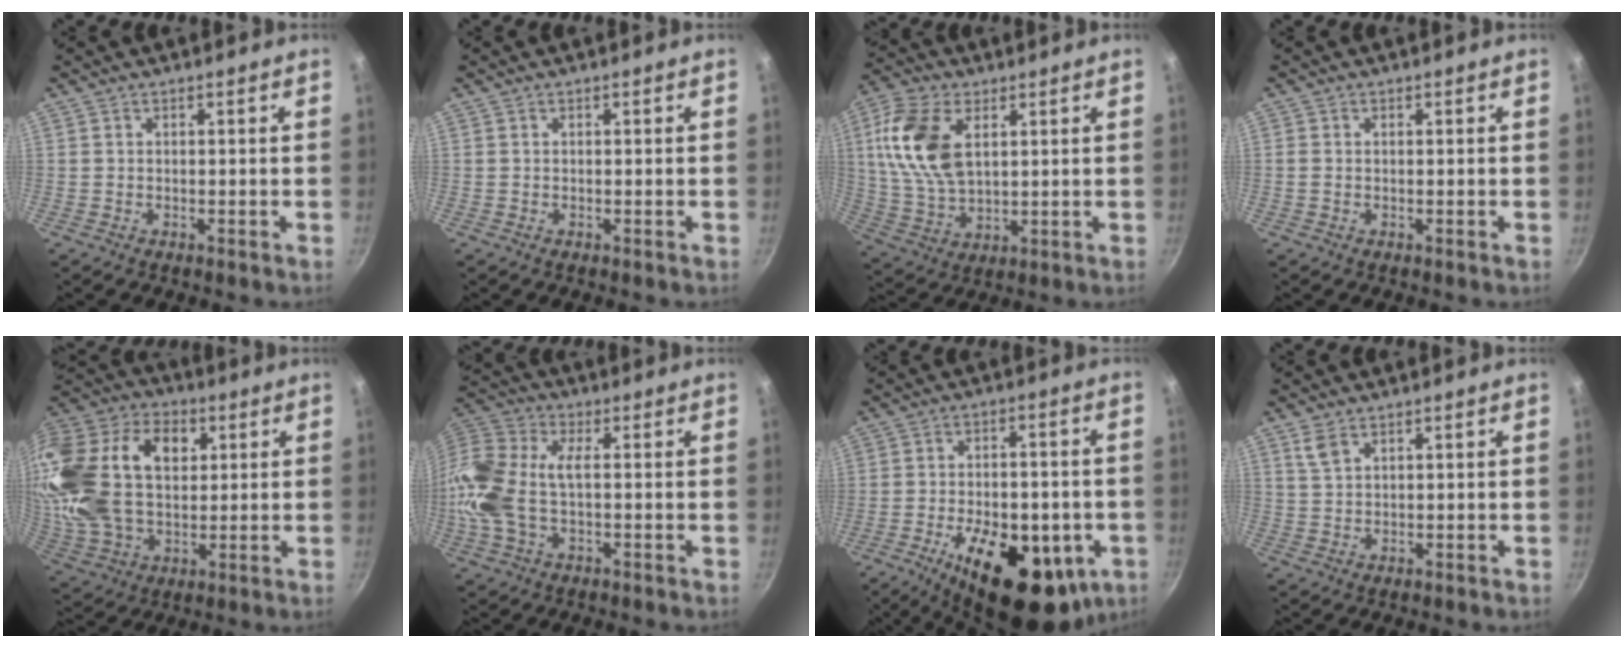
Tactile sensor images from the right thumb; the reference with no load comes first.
{"total": 0.0}
{"total": 15.1, "force": [4.3, 8.8, 11.4], "torque": [-0.216, -0.009, 0.085]}
{"total": 1.0, "force": [-0.1, 0.8, 0.5], "torque": [-0.010, 0.003, -0.003]}
{"total": 28.2, "force": [6.1, 18.5, 20.4], "torque": [-0.405, 0.012, 0.104]}
{"total": 15.5, "force": [-0.4, 8.6, 13.0], "torque": [-0.277, 0.023, -0.028]}
{"total": 22.7, "force": [-8.0, 11.3, 18.0], "torque": [-0.244, 0.010, -0.104]}
{"total": 3.0, "force": [1.8, 1.6, 1.8], "torque": [-0.031, -0.006, 0.038]}